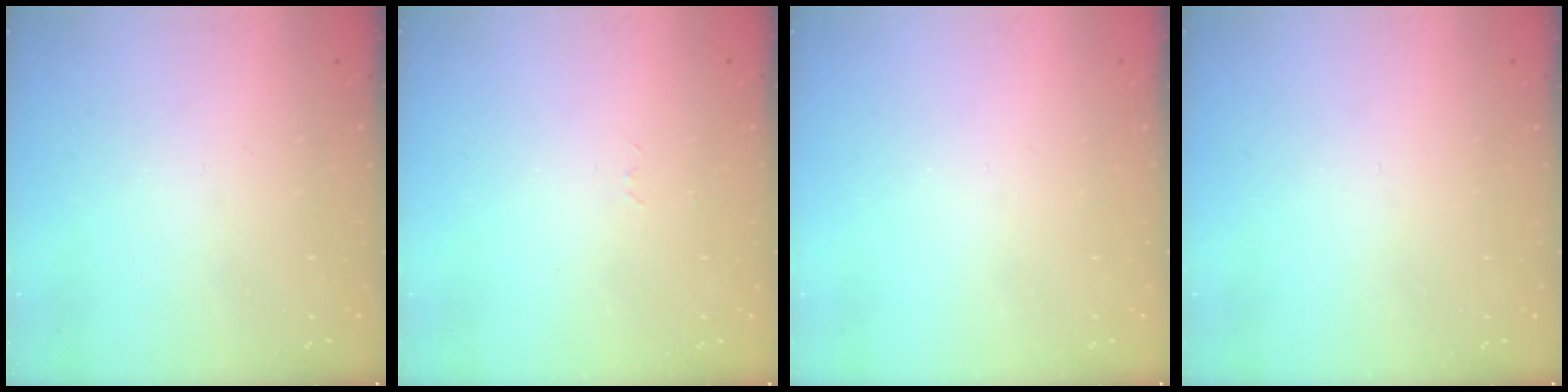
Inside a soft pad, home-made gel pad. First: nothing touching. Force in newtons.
{"total": 2.6, "press": 2.6, "slide": 0.4}
{"total": 0.0}
{"total": 0.0}